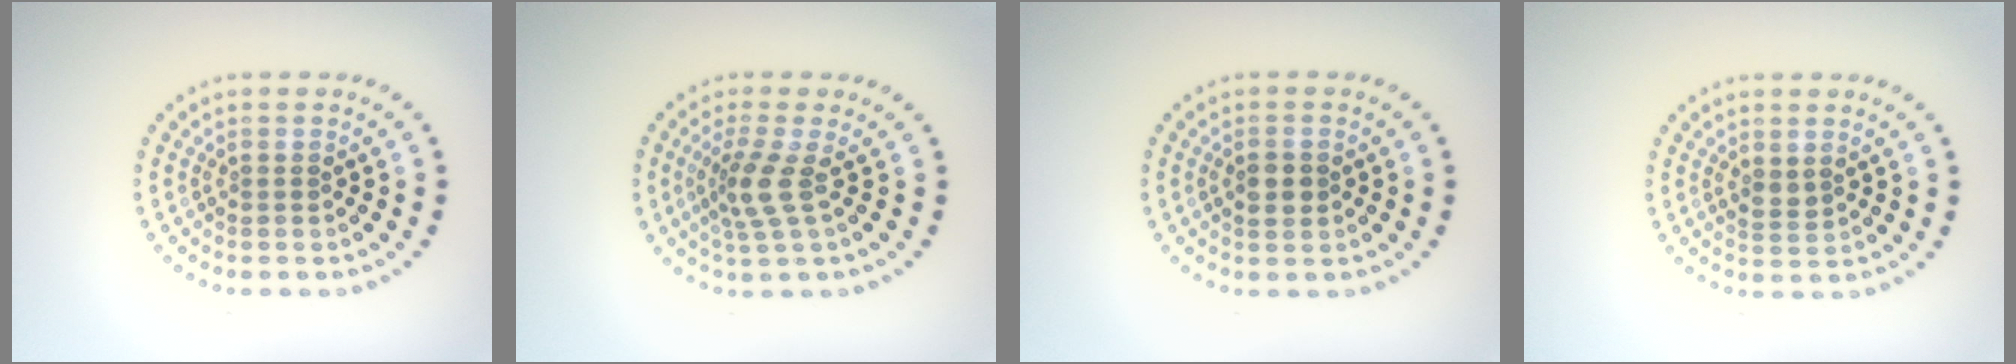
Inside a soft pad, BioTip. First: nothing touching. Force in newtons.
{"total": 2.9, "press": 2.1, "slide": 1.9}
{"total": 2.3, "press": 2.3, "slide": 0.0}
{"total": 1.2, "press": 1.1, "slide": 0.4}